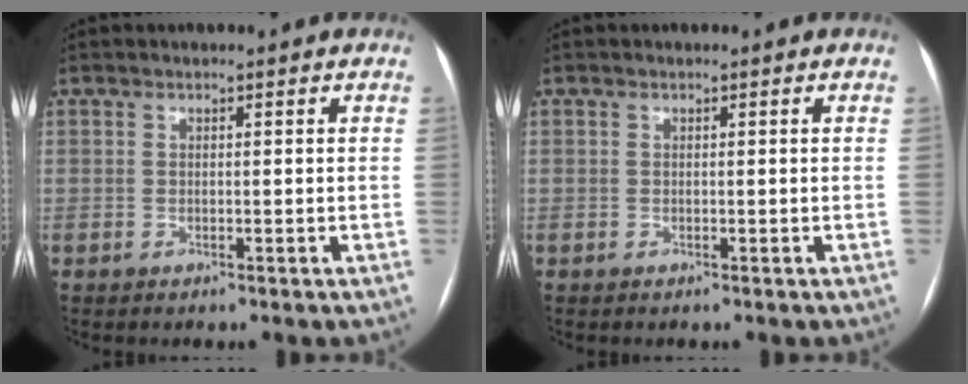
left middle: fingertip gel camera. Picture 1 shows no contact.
{"total": 0.0}